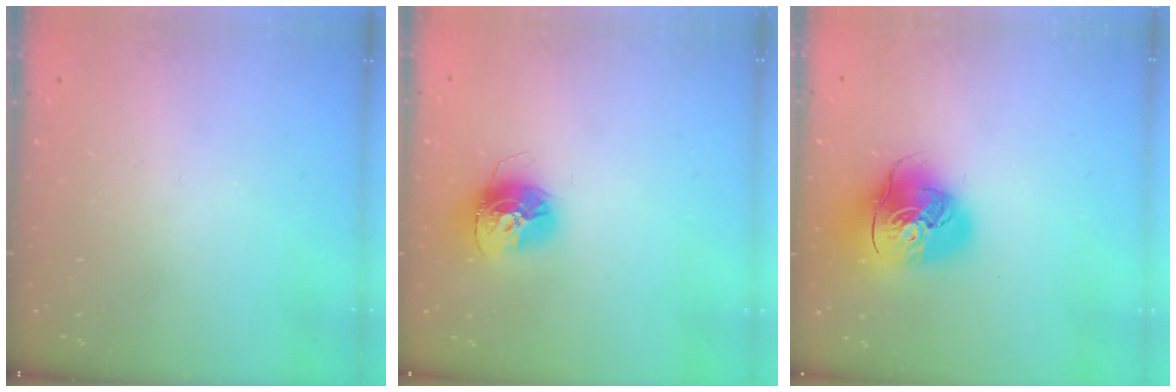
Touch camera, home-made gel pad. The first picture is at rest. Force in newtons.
{"total": 13.8, "press": 13.7, "slide": 1.3}
{"total": 16.2, "press": 16.0, "slide": 2.4}